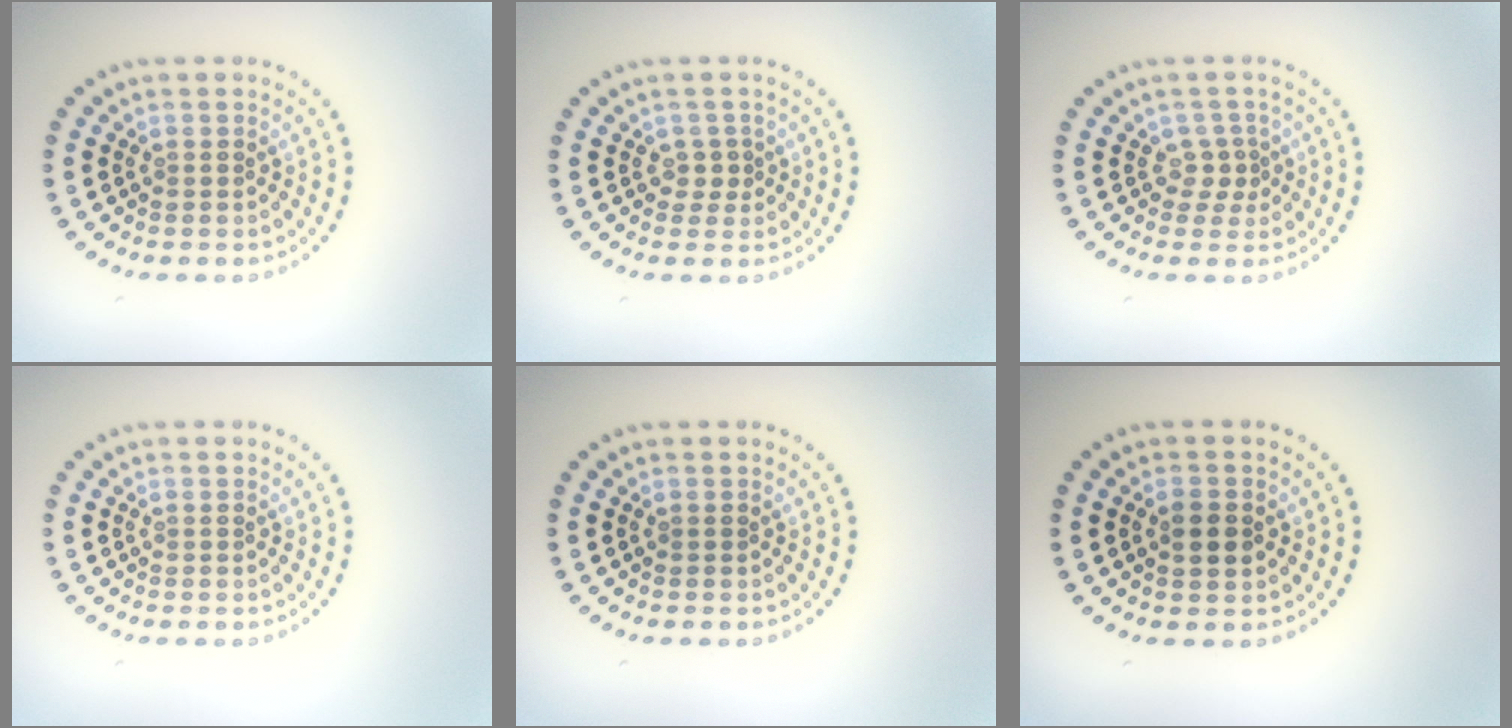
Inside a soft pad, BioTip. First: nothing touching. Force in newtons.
{"total": 1.1, "press": 0.9, "slide": 0.6}
{"total": 1.6, "press": 1.1, "slide": 1.2}
{"total": 0.0}
{"total": 0.0}
{"total": 1.9, "press": 1.9, "slide": 0.1}